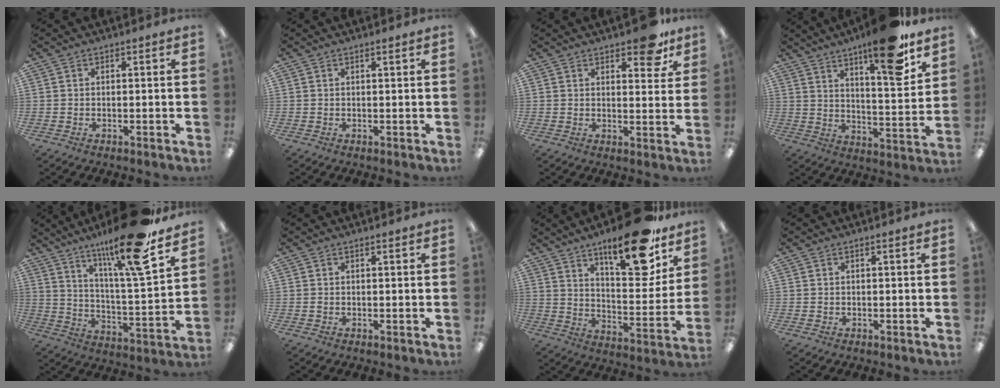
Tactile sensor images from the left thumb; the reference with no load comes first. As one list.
[{"total": 0.7, "force": [0.4, 0.0, 0.5], "torque": [-0.009, 0.000, 0.007]}, {"total": 8.6, "force": [6.1, 3.5, 4.9], "torque": [-0.047, -0.032, 0.098]}, {"total": 17.0, "force": [12.1, 3.7, 11.3], "torque": [-0.160, -0.079, 0.189]}, {"total": 20.5, "force": [15.2, 2.3, 13.5], "torque": [-0.238, -0.091, 0.240]}, {"total": 0.5, "force": [0.1, 0.1, 0.5], "torque": [-0.010, 0.001, 0.002]}, {"total": 20.5, "force": [14.6, 6.2, 13.0], "torque": [-0.186, -0.096, 0.234]}, {"total": 0.0}]